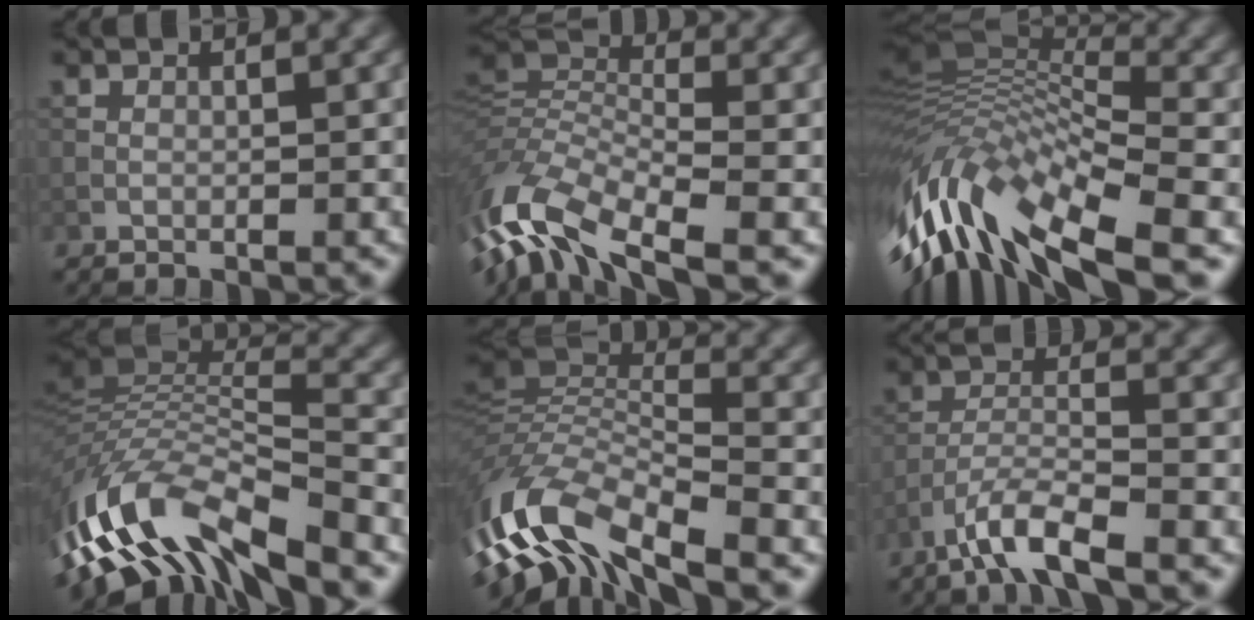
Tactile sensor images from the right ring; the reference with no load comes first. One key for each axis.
{"total": 11.5, "fx": -5.7, "fy": 4.5, "fz": 8.9, "tx": -0.183, "ty": 0.001, "tz": -0.124}
{"total": 13.9, "fx": -4.0, "fy": 5.4, "fz": 12.2, "tx": -0.253, "ty": 0.016, "tz": -0.067}
{"total": 13.5, "fx": -8.0, "fy": 4.3, "fz": 10.0, "tx": -0.206, "ty": 0.014, "tz": -0.142}
{"total": 12.2, "fx": -6.5, "fy": 4.4, "fz": 9.3, "tx": -0.188, "ty": 0.005, "tz": -0.127}
{"total": 4.8, "fx": -3.4, "fy": 0.7, "fz": 3.4, "tx": -0.067, "ty": -0.001, "tz": -0.075}